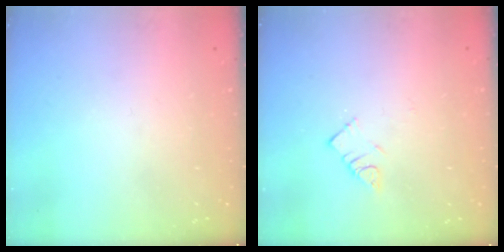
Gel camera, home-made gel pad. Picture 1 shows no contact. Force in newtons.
{"total": 3.7, "press": 3.7, "slide": 0.0}